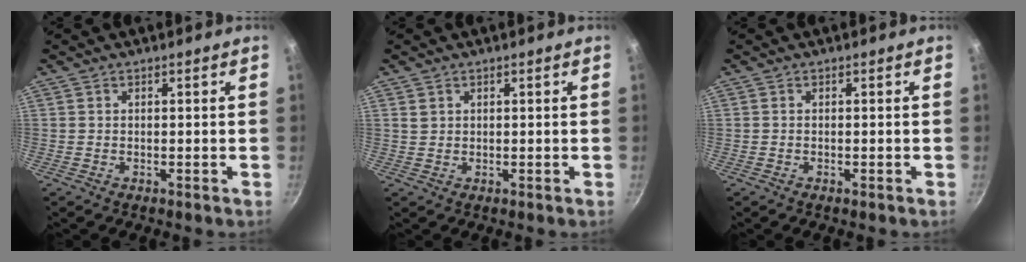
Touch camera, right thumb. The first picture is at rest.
{"total": 1.3, "force": [0.6, 1.0, 0.5], "torque": [-0.002, 0.003, 0.012]}
{"total": 0.0}